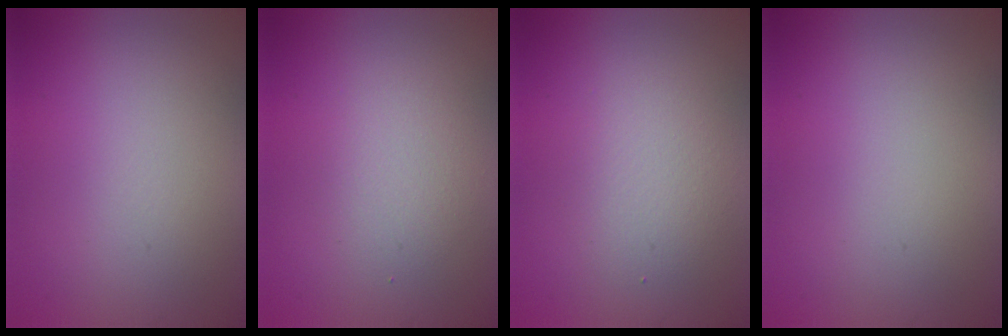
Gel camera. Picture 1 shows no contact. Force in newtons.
{"total": 2.0, "press": 2.0, "slide": 0.1}
{"total": 2.3, "press": 2.3, "slide": 0.0}
{"total": 0.0}